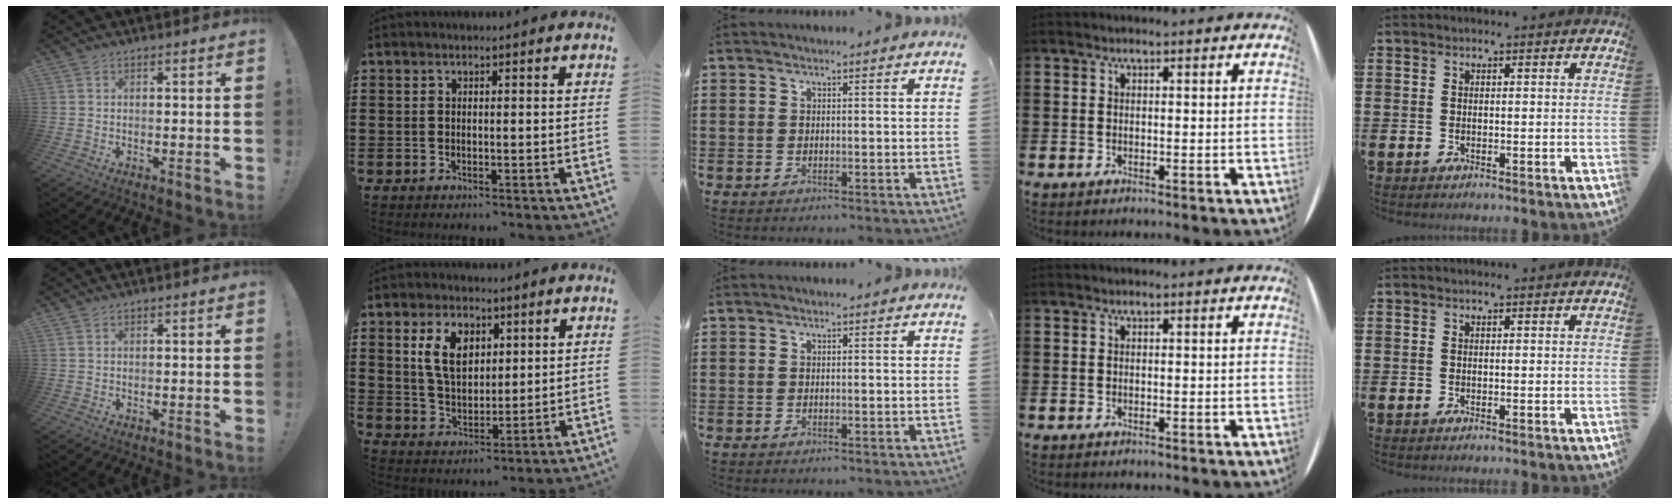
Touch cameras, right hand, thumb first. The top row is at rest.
{"index": {"total": 7.7, "force": [3.0, 4.8, 5.2], "torque": [-0.105, 0.009, 0.051]}}